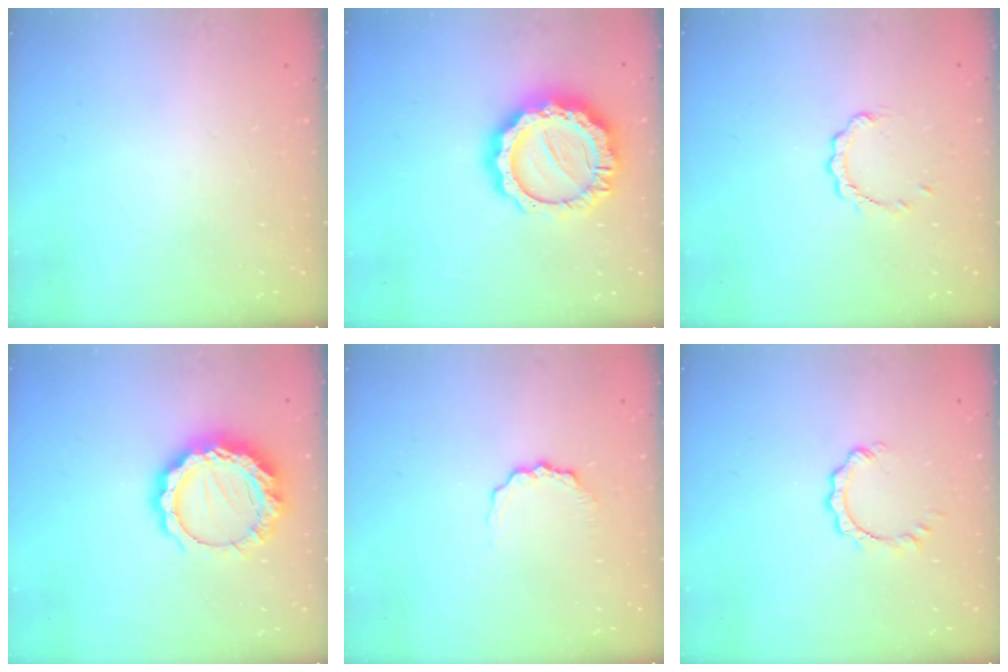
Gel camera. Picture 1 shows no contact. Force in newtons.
{"total": 19.1, "press": 19.1, "slide": 1.4}
{"total": 2.6, "press": 2.5, "slide": 0.3}
{"total": 15.0, "press": 14.9, "slide": 1.2}
{"total": 5.2, "press": 5.2, "slide": 0.4}
{"total": 2.9, "press": 2.8, "slide": 0.3}